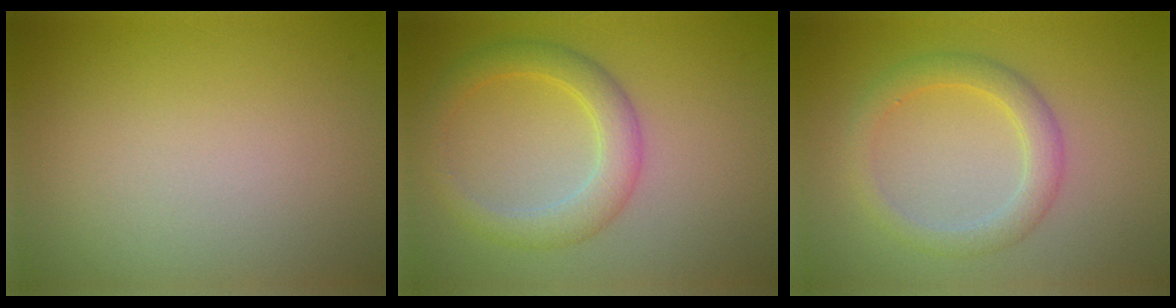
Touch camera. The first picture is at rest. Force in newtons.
{"total": 3.6, "press": 3.6, "slide": 0.0}
{"total": 2.9, "press": 2.9, "slide": 0.1}